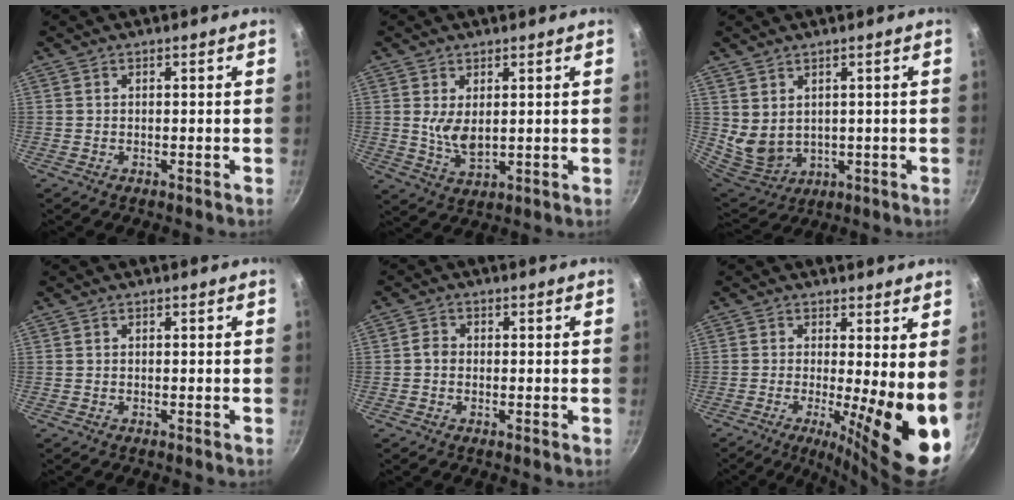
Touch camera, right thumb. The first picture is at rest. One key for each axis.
{"total": 5.4, "fx": 1.3, "fy": 2.7, "fz": 4.5, "tx": -0.077, "ty": -0.021, "tz": 0.032}
{"total": 6.9, "fx": 2.4, "fy": 5.2, "fz": 3.9, "tx": -0.063, "ty": -0.023, "tz": 0.069}
{"total": 0.0}
{"total": 1.8, "fx": -0.2, "fy": 1.5, "fz": 1.0, "tx": -0.021, "ty": 0.007, "tz": -0.009}
{"total": 11.9, "fx": -0.7, "fy": 2.4, "fz": 11.6, "tx": -0.154, "ty": -0.023, "tz": -0.010}